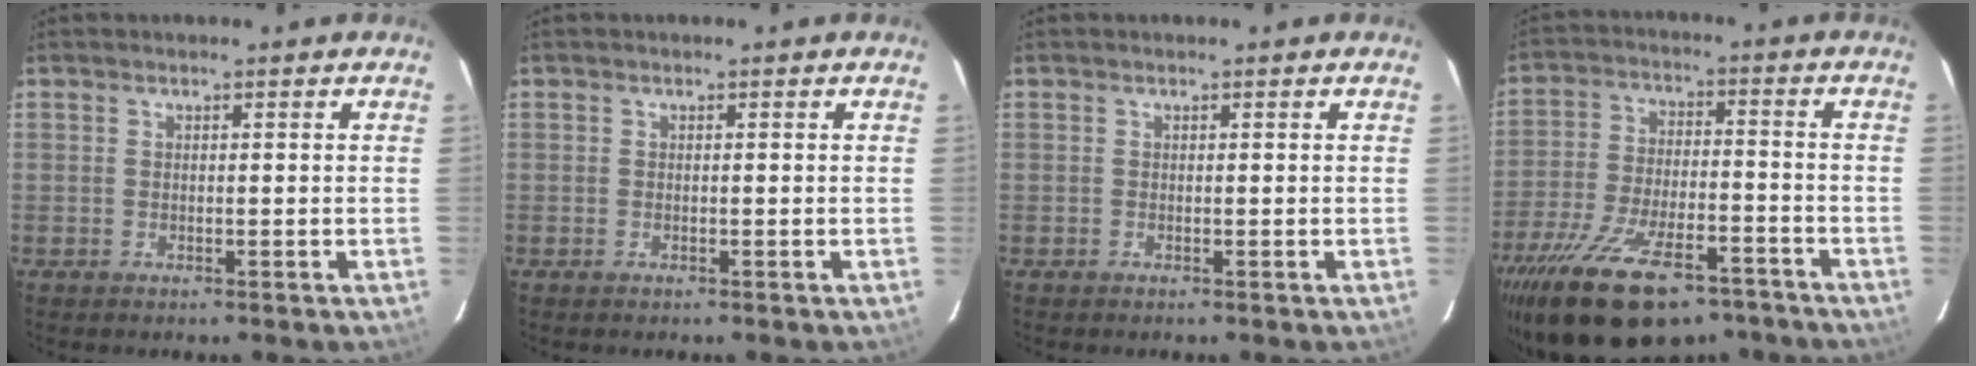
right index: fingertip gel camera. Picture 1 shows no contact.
{"total": 0.0}
{"total": 0.0}
{"total": 23.0, "force": [-16.2, 9.3, 13.5], "torque": [-0.263, -0.031, -0.251]}